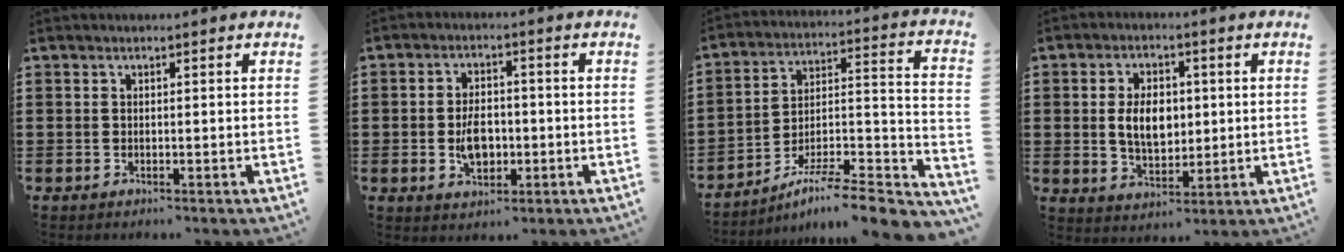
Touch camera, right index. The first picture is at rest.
{"total": 5.2, "force": [-0.9, 3.3, 3.9], "torque": [-0.072, 0.002, -0.018]}
{"total": 7.5, "force": [-5.9, 0.5, 4.6], "torque": [-0.068, -0.002, -0.117]}
{"total": 6.6, "force": [0.5, 4.3, 5.1], "torque": [-0.097, 0.006, 0.001]}